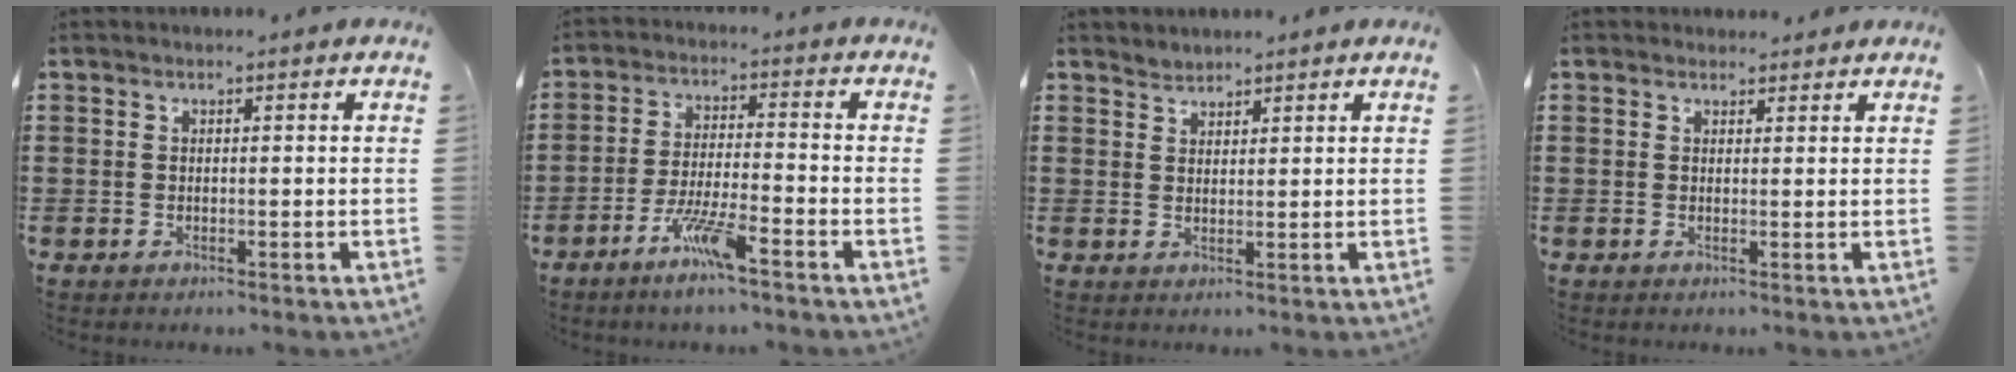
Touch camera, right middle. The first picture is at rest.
{"total": 6.7, "force": [-4.5, 0.4, 5.0], "torque": [-0.105, -0.010, -0.085]}
{"total": 1.6, "force": [1.6, 0.0, -0.5], "torque": [0.004, 0.001, 0.032]}
{"total": 1.4, "force": [1.4, 0.2, -0.1], "torque": [0.007, -0.002, 0.026]}